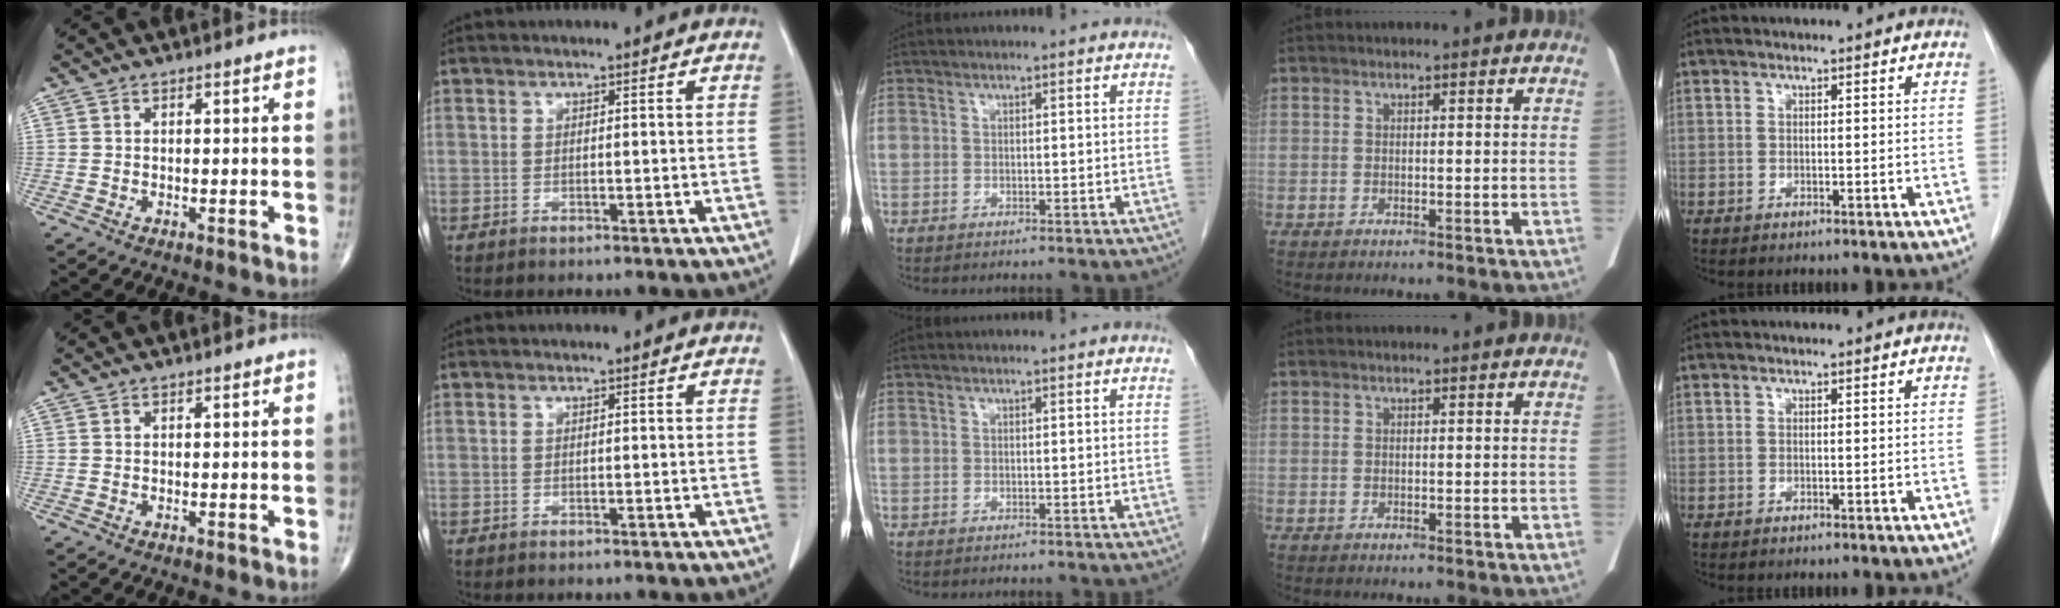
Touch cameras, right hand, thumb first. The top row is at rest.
{}